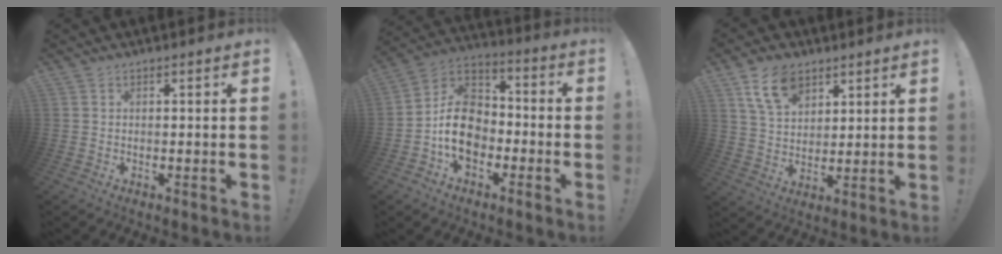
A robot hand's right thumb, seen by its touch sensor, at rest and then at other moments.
{"total": 15.0, "force": [-4.1, 11.3, 8.9], "torque": [-0.137, 0.033, -0.069]}
{"total": 11.5, "force": [6.8, 6.9, 6.2], "torque": [-0.107, -0.022, 0.129]}